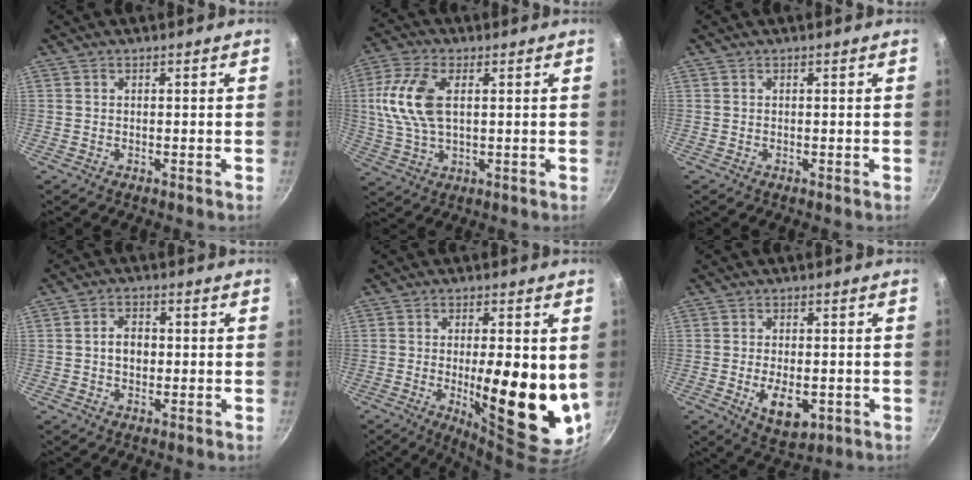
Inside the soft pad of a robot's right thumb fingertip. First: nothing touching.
{"total": 11.9, "force": [2.1, 6.5, 9.8], "torque": [-0.201, 0.009, 0.036]}
{"total": 0.0}
{"total": 4.6, "force": [0.0, 3.4, 3.1], "torque": [-0.034, 0.012, -0.004]}
{"total": 18.0, "force": [-1.0, 5.7, 17.0], "torque": [-0.229, -0.023, -0.008]}
{"total": 8.3, "force": [-2.1, 4.5, 6.6], "torque": [-0.094, -0.003, -0.020]}